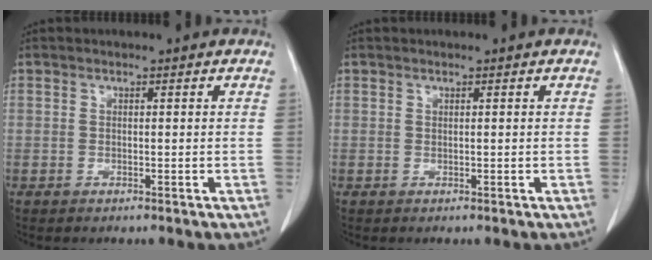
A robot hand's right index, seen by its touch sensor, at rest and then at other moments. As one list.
[{"total": 0.0}]